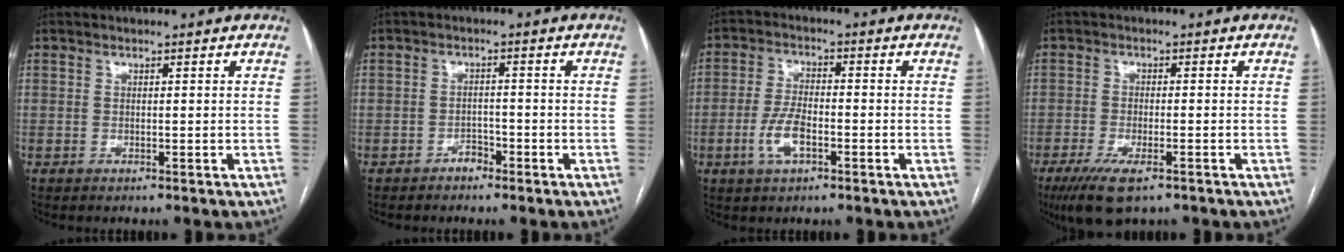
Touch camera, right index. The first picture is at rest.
{"total": 2.0, "force": [-1.5, 1.2, 0.6], "torque": [-0.003, 0.007, -0.028]}
{"total": 5.9, "force": [-2.3, 2.4, 4.9], "torque": [-0.105, 0.004, -0.043]}
{"total": 7.7, "force": [-4.9, 2.3, 5.4], "torque": [-0.098, -0.017, -0.082]}